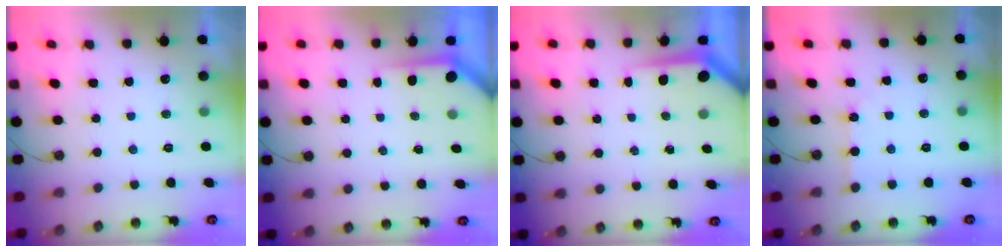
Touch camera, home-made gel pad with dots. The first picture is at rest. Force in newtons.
{"total": 3.6, "press": 3.6, "slide": 0.3}
{"total": 5.2, "press": 5.2, "slide": 0.3}
{"total": 2.7, "press": 2.7, "slide": 0.4}